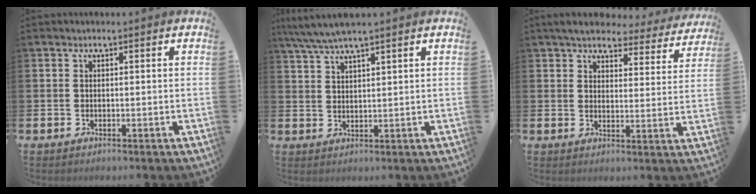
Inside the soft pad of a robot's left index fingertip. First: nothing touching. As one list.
[{"total": 4.3, "force": [3.7, -0.1, 2.1], "torque": [-0.052, -0.009, 0.068]}, {"total": 4.7, "force": [4.4, 1.6, 1.0], "torque": [-0.037, -0.027, 0.074]}]